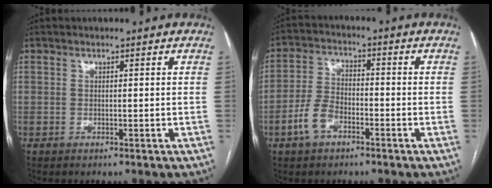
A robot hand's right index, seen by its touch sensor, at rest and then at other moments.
{"total": 6.1, "force": [-3.1, 3.4, 4.0], "torque": [-0.094, 0.009, -0.061]}